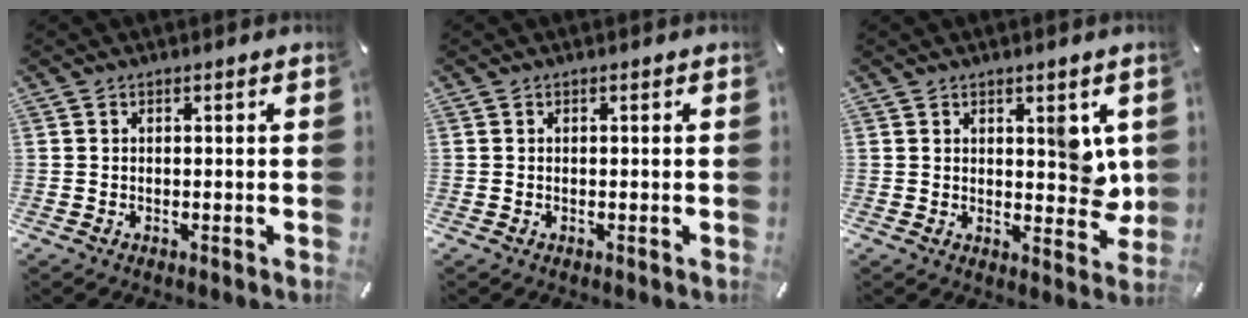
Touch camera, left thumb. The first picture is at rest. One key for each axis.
{"total": 0.0}
{"total": 6.9, "fx": 2.3, "fy": 4.2, "fz": 5.0, "tx": -0.035, "ty": -0.017, "tz": 0.035}